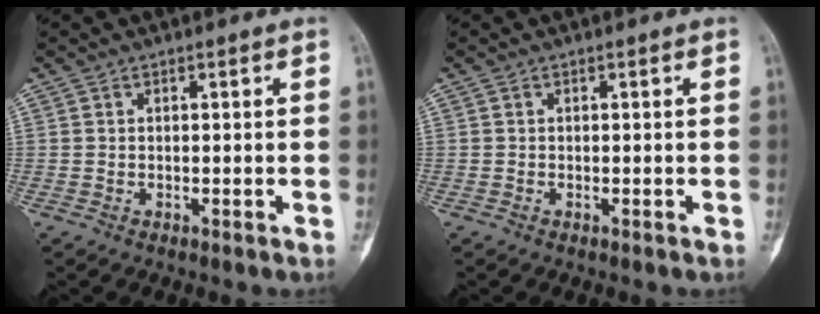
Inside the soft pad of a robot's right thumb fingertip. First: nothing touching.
{"total": 0.0}